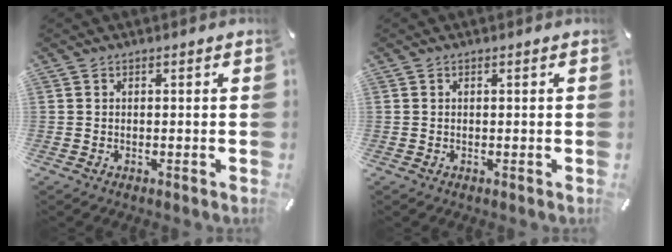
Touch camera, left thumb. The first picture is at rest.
{"total": 0.0}